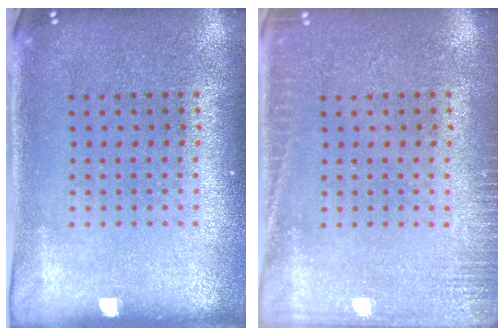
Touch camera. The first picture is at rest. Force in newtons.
{"total": 2.0, "press": 2.0, "slide": 0.3}